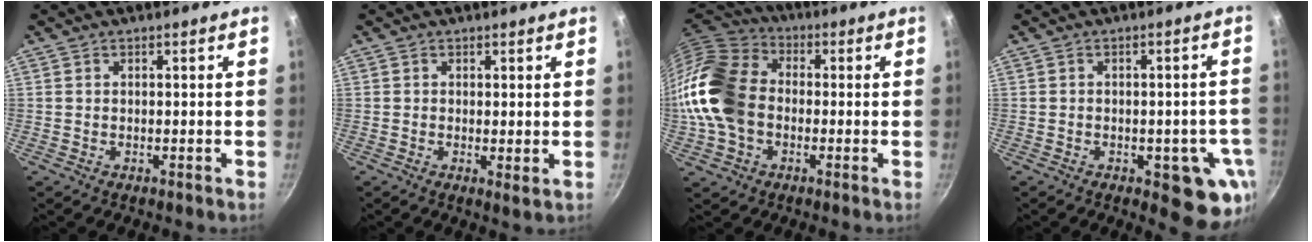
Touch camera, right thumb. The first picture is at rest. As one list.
[{"total": 1.7, "force": [0.4, 0.7, 1.5], "torque": [-0.025, -0.010, 0.004]}, {"total": 17.3, "force": [-1.8, 13.1, 11.2], "torque": [-0.208, 0.035, -0.047]}, {"total": 10.7, "force": [-3.6, 5.1, 8.7], "torque": [-0.051, 0.007, -0.043]}]